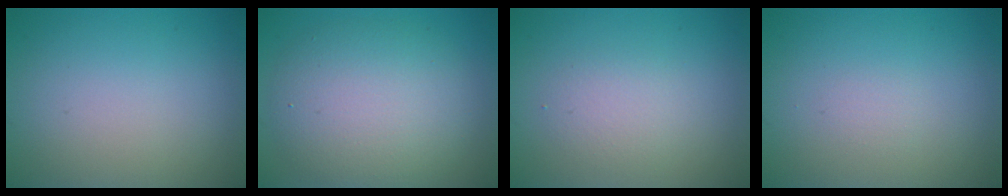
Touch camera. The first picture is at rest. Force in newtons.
{"total": 6.6, "press": 6.6, "slide": 0.7}
{"total": 2.1, "press": 2.1, "slide": 0.0}
{"total": 0.6, "press": 0.6, "slide": 0.1}